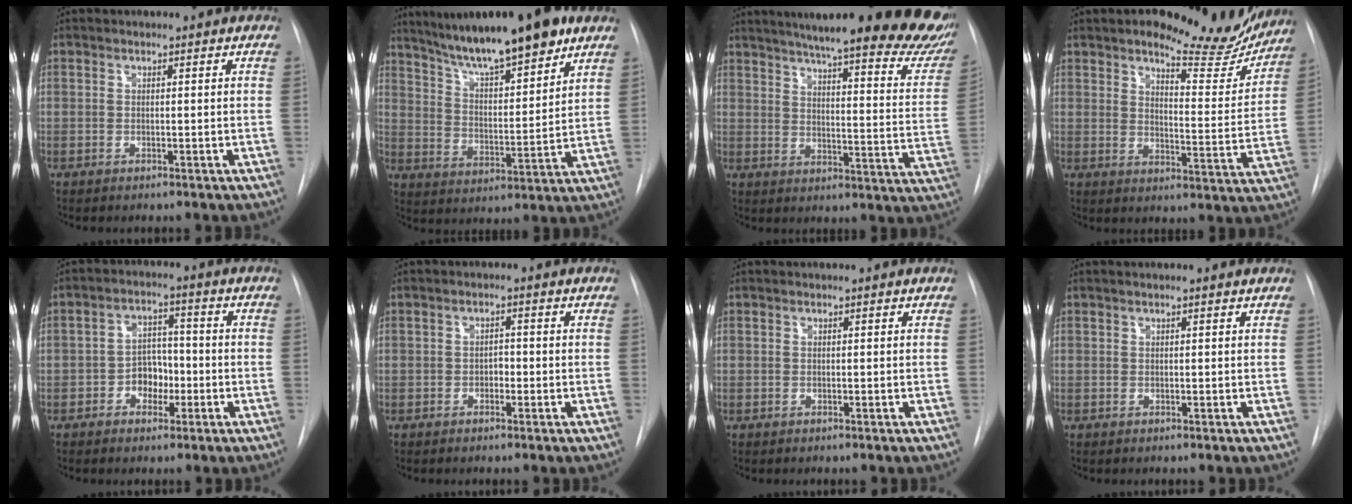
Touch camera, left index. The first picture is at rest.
{"total": 16.7, "force": [12.8, 2.1, 10.6], "torque": [-0.168, 0.012, 0.209]}
{"total": 32.1, "force": [26.3, 4.1, 18.0], "torque": [-0.198, -0.065, 0.318]}
{"total": 14.4, "force": [12.5, 4.0, 6.0], "torque": [-0.061, -0.035, 0.147]}
{"total": 5.1, "force": [-1.8, 3.6, 3.1], "torque": [-0.049, 0.015, -0.031]}
{"total": 1.6, "force": [-0.6, 1.1, 1.0], "torque": [-0.010, 0.006, -0.010]}
{"total": 0.0}
{"total": 1.1, "force": [0.9, -0.1, 0.6], "torque": [-0.012, 0.016, 0.015]}